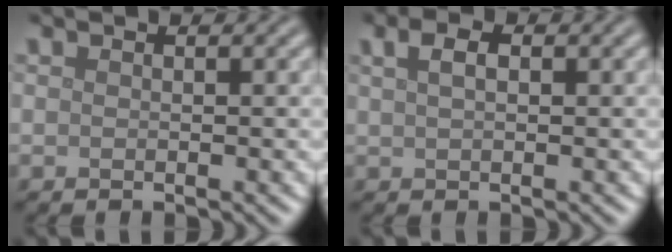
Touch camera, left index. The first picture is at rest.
{"total": 2.5, "force": [1.2, 1.1, 1.9], "torque": [-0.029, 0.005, 0.015]}